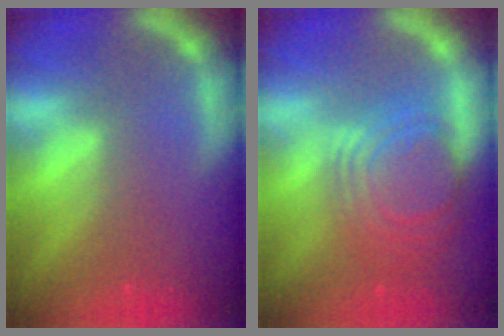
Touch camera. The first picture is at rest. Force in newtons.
{"total": 10.0}